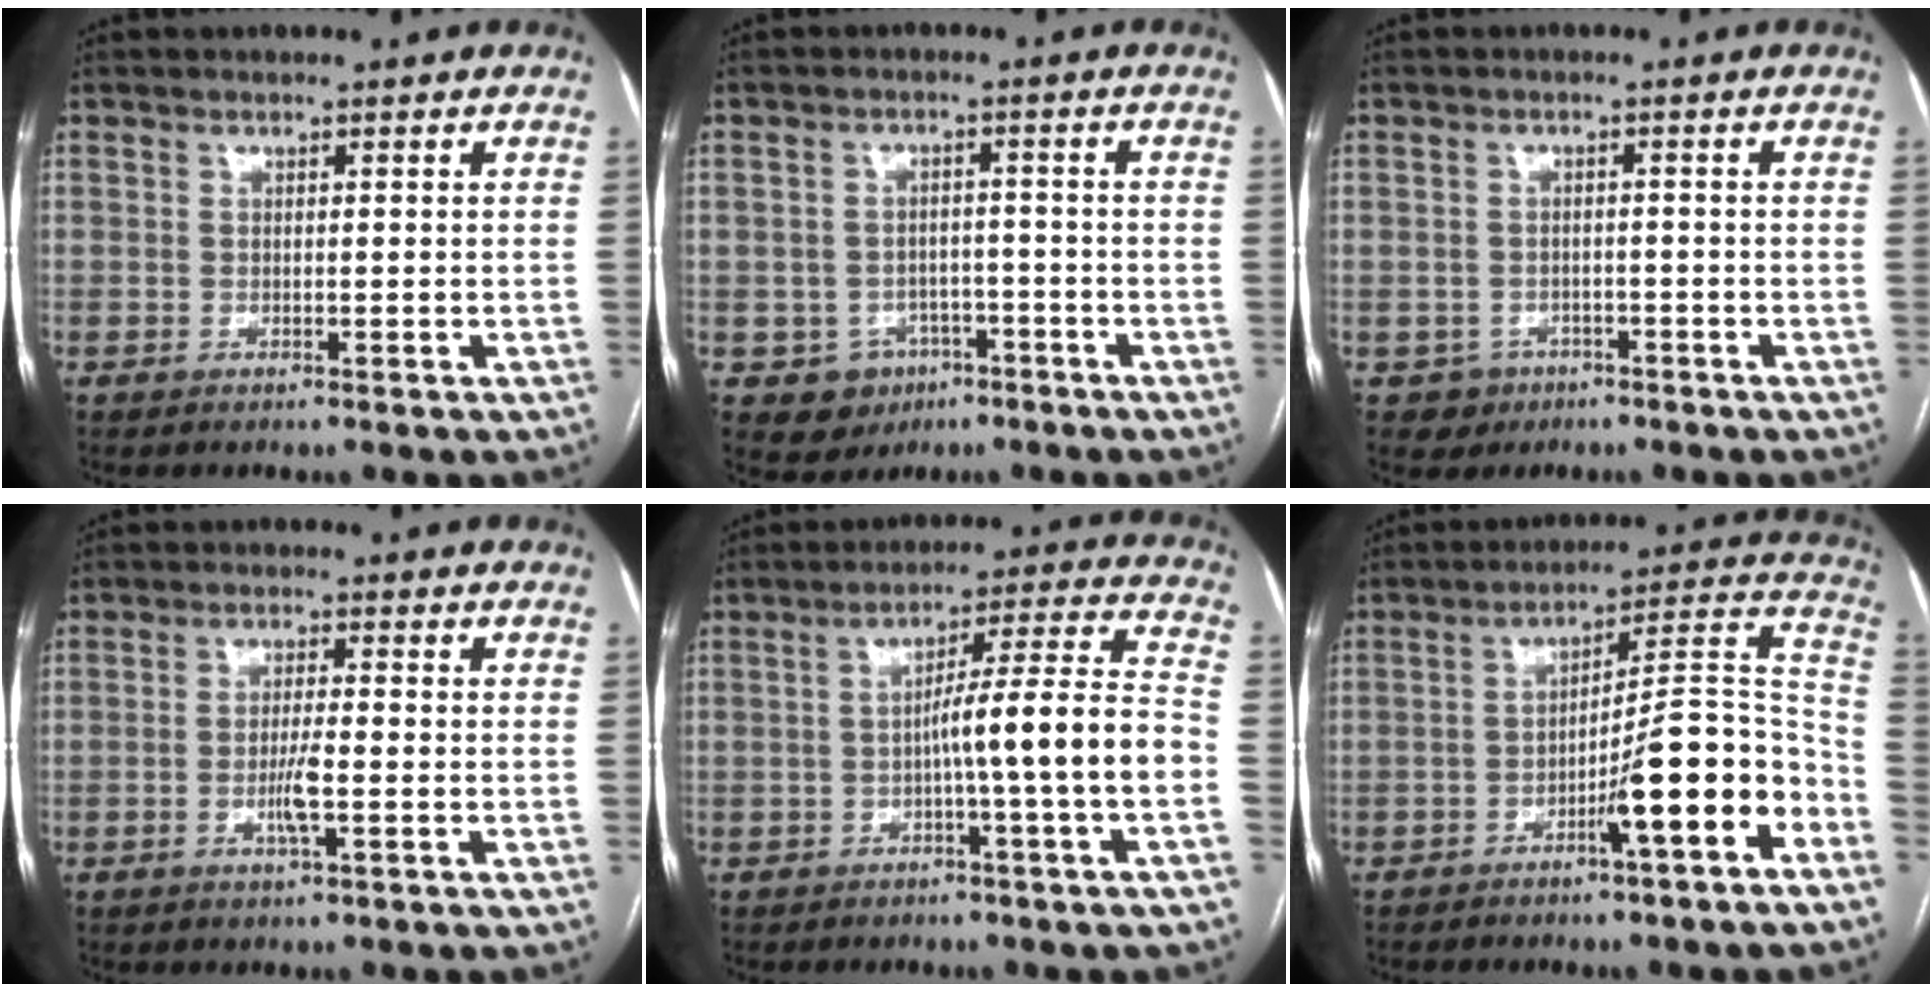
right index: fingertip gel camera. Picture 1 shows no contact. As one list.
[{"total": 6.0, "force": [-2.9, 5.2, 1.0], "torque": [-0.011, 0.011, -0.034]}, {"total": 3.3, "force": [-1.6, 2.9, -0.1], "torque": [0.008, 0.012, -0.022]}, {"total": 4.1, "force": [-1.2, 0.2, 3.9], "torque": [-0.075, -0.004, -0.023]}, {"total": 11.0, "force": [-2.8, -1.1, 10.5], "torque": [-0.163, 0.020, -0.045]}, {"total": 13.5, "force": [-6.1, 0.9, 12.0], "torque": [-0.169, 0.024, -0.093]}]